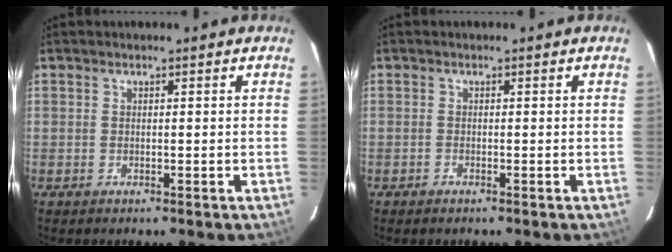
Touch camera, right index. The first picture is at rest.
{"total": 0.6, "force": [-0.5, 0.1, 0.3], "torque": [-0.012, -0.002, -0.007]}